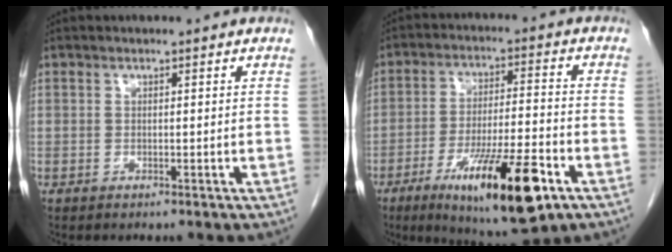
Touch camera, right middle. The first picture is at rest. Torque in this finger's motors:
{"motor_torque": [1.61, -0.53, 0.30, 0.13]}